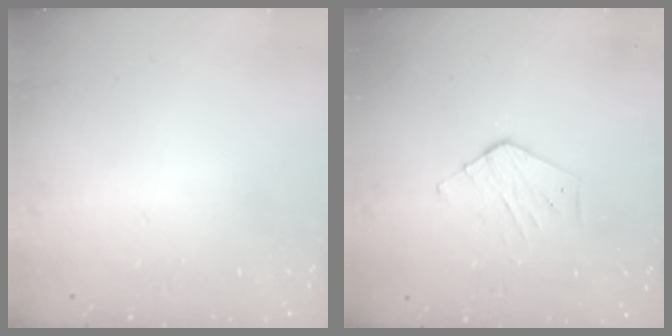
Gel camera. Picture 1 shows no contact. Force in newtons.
{"total": 3.3, "press": 3.3, "slide": 0.3}